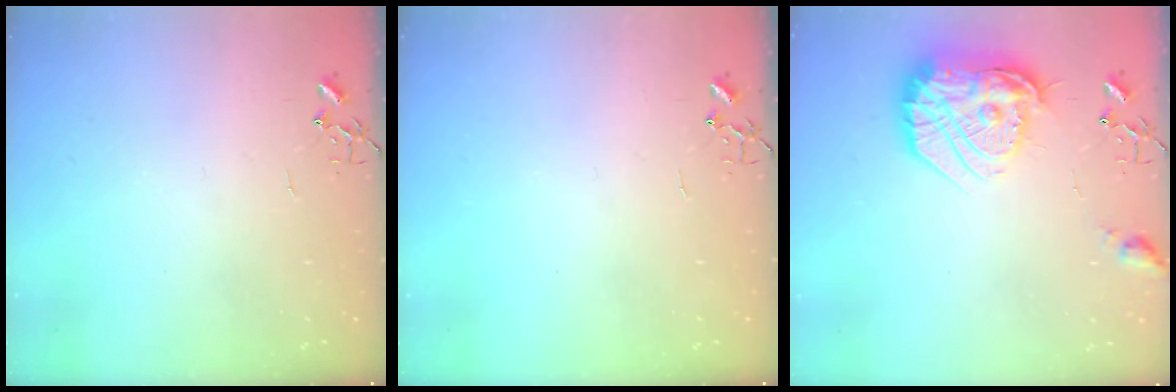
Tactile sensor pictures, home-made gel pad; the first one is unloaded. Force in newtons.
{"total": 0.0}
{"total": 21.6, "press": 21.5, "slide": 1.7}